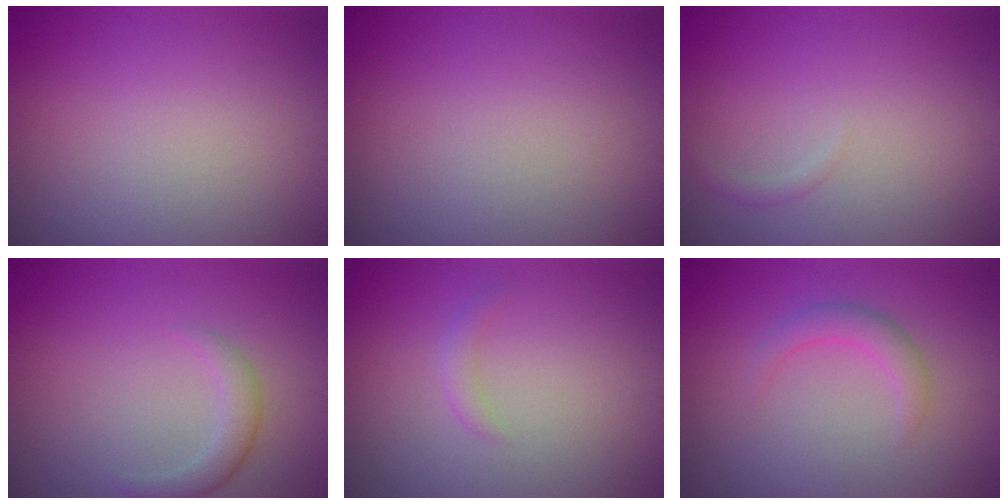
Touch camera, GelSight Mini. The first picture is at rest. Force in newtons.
{"total": 0.0}
{"total": 0.7, "press": 0.7, "slide": 0.1}
{"total": 2.0, "press": 2.0, "slide": 0.1}
{"total": 1.1, "press": 1.1, "slide": 0.1}
{"total": 2.0, "press": 2.0, "slide": 0.1}